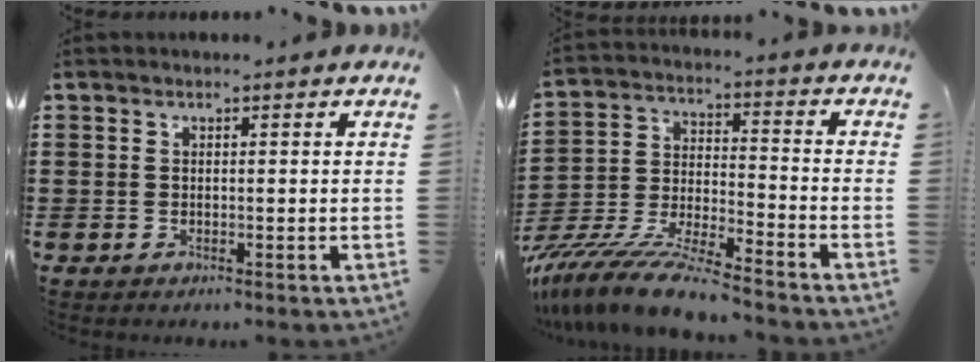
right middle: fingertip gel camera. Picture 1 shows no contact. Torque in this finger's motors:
{"motor_torque": [1.82, -0.32, 1.00, 0.21]}